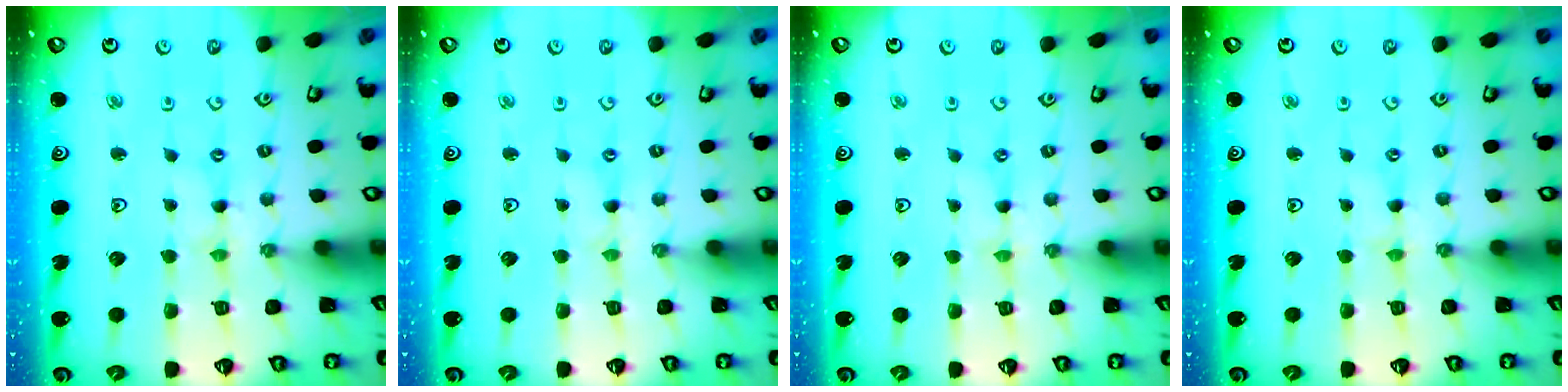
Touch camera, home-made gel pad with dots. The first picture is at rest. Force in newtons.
{"total": 0.0}
{"total": 0.0}
{"total": 0.0}